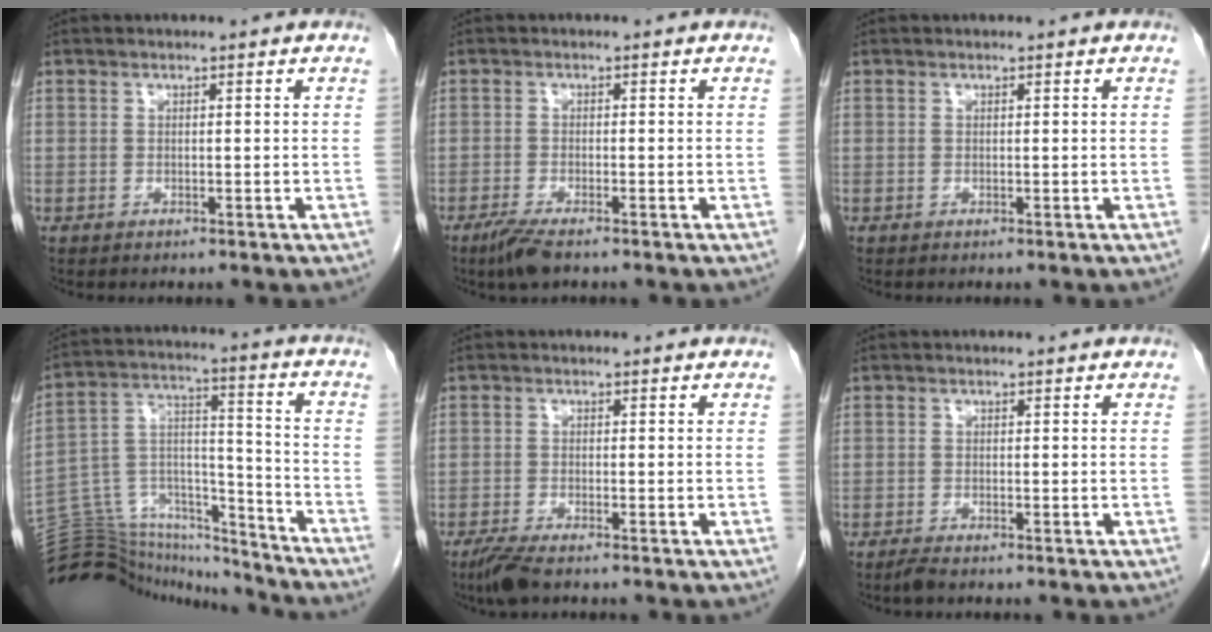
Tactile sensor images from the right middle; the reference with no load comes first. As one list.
[{"total": 3.8, "force": [-2.8, 0.5, 2.5], "torque": [-0.056, -0.010, -0.052]}, {"total": 0.0}, {"total": 23.7, "force": [-22.7, 5.1, 4.8], "torque": [-0.126, 0.040, -0.357]}, {"total": 3.6, "force": [-2.8, 0.5, 2.2], "torque": [-0.049, -0.010, -0.053]}, {"total": 1.3, "force": [-1.1, 0.0, 0.6], "torque": [-0.023, -0.005, -0.022]}]